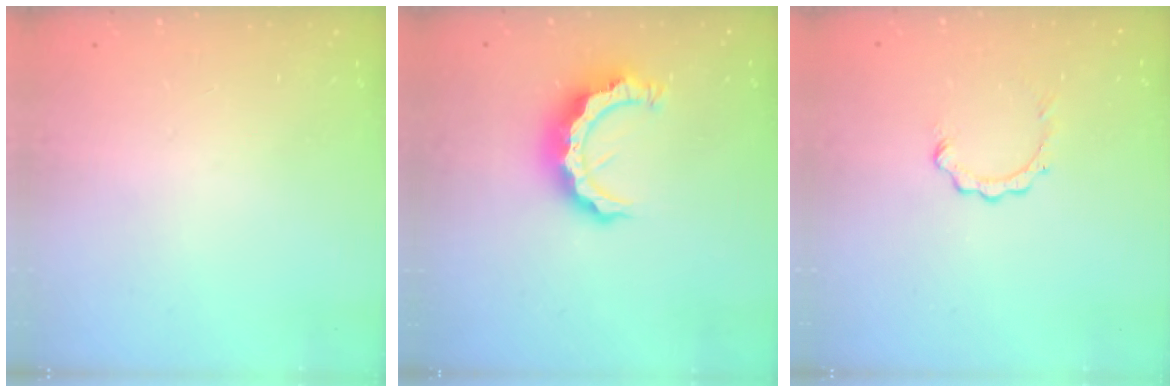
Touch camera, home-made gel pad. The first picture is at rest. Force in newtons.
{"total": 11.0, "press": 10.9, "slide": 1.1}
{"total": 2.4, "press": 2.4, "slide": 0.3}